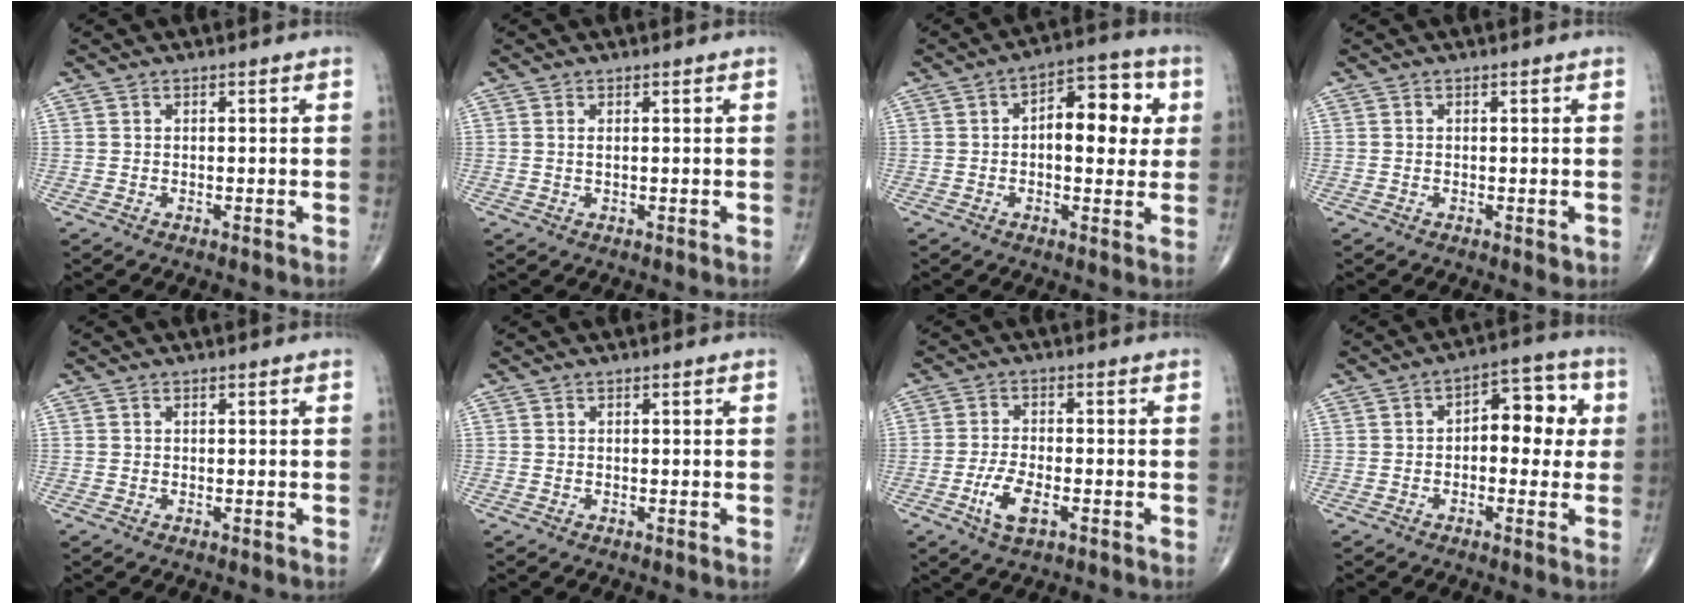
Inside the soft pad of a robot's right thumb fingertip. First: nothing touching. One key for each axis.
{"total": 0.6, "fx": 0.2, "fy": 0.1, "fz": 0.5, "tx": -0.017, "ty": 0.000, "tz": 0.005}
{"total": 11.4, "fx": 1.5, "fy": 5.9, "fz": 9.6, "tx": -0.098, "ty": 0.017, "tz": 0.015}
{"total": 0.5, "fx": -0.1, "fy": 0.3, "fz": 0.4, "tx": -0.003, "ty": -0.001, "tz": -0.002}
{"total": 0.0}
{"total": 0.0}
{"total": 6.1, "fx": -2.4, "fy": 2.5, "fz": 5.0, "tx": -0.100, "ty": 0.006, "tz": -0.043}
{"total": 9.4, "fx": 0.8, "fy": 5.5, "fz": 7.6, "tx": -0.058, "ty": 0.026, "tz": 0.003}